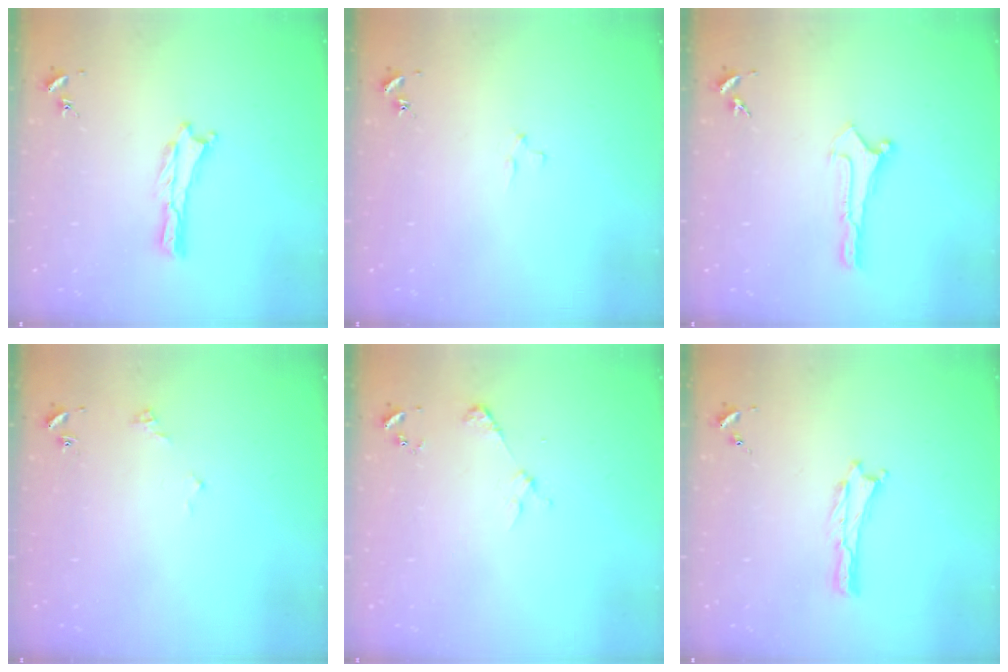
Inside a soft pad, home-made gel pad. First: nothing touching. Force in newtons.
{"total": 1.9, "press": 1.9, "slide": 0.2}
{"total": 0.0}
{"total": 2.9, "press": 2.9, "slide": 0.3}
{"total": 2.2, "press": 2.2, "slide": 0.2}
{"total": 0.0}